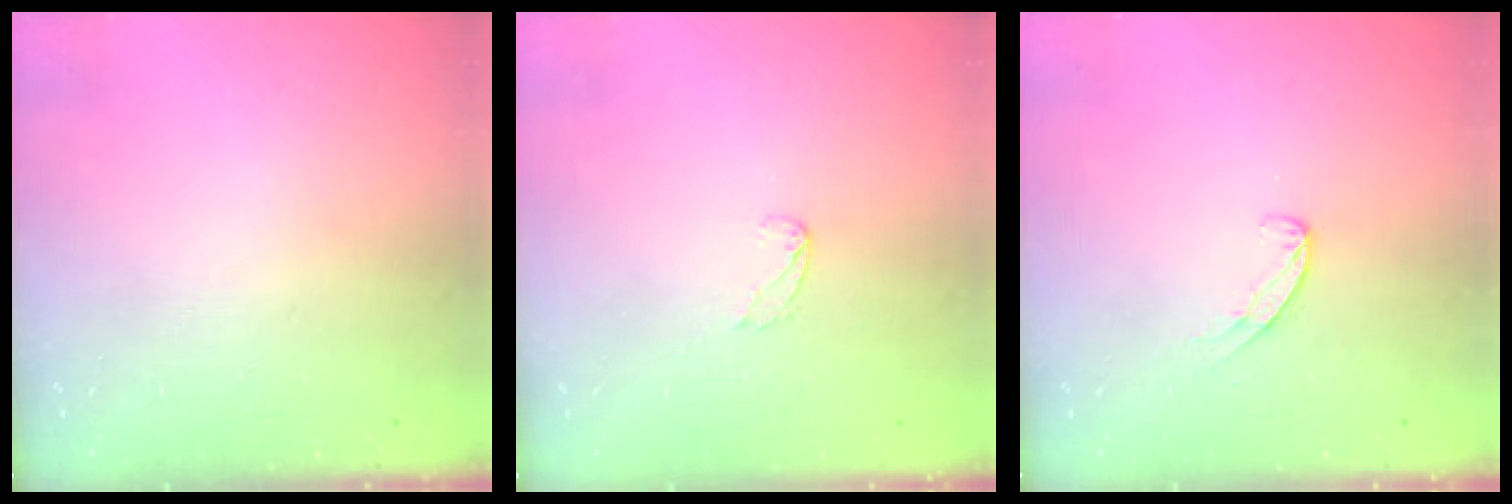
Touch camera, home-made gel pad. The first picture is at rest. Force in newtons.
{"total": 3.3, "press": 3.3, "slide": 0.3}
{"total": 7.2, "press": 7.2, "slide": 0.5}